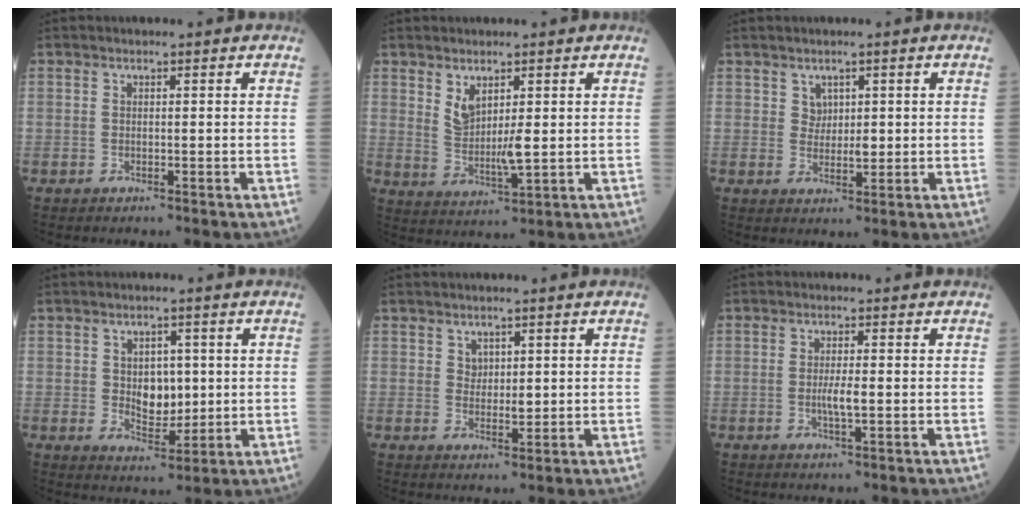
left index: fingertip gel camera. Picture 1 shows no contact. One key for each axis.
{"total": 5.1, "fx": 1.8, "fy": 1.5, "fz": 4.5, "tx": -0.097, "ty": -0.005, "tz": 0.044}
{"total": 2.4, "fx": 1.2, "fy": 1.8, "fz": 1.1, "tx": -0.024, "ty": 0.002, "tz": 0.025}
{"total": 5.2, "fx": 0.8, "fy": 3.3, "fz": 3.9, "tx": -0.063, "ty": 0.001, "tz": 0.023}
{"total": 2.3, "fx": 1.4, "fy": 1.5, "fz": 1.1, "tx": -0.023, "ty": 0.001, "tz": 0.031}
{"total": 2.5, "fx": -0.2, "fy": 0.2, "fz": 2.4, "tx": -0.049, "ty": -0.003, "tz": -0.002}